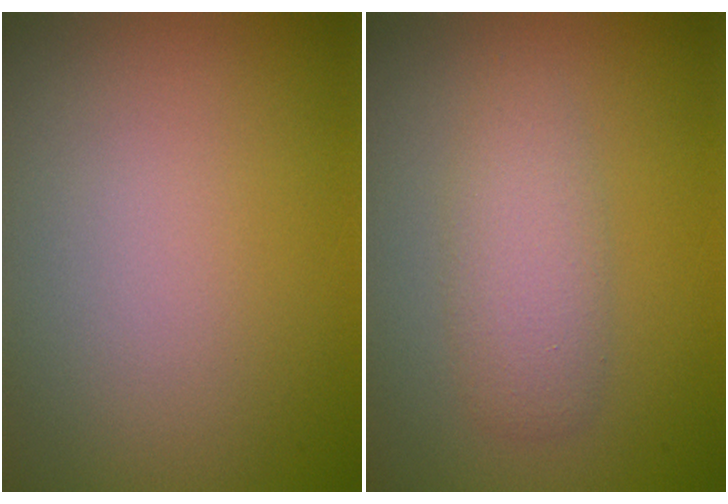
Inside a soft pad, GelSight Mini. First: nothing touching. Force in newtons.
{"total": 2.8, "press": 2.8, "slide": 0.1}